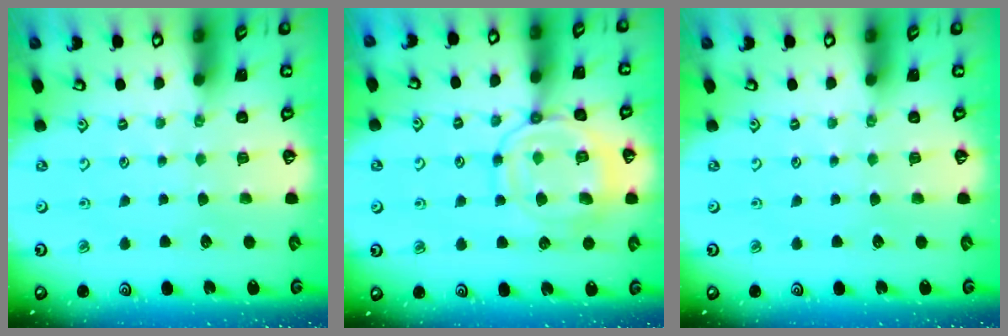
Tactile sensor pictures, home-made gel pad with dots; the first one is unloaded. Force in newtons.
{"total": 14.4, "press": 14.4, "slide": 1.4}
{"total": 0.0}